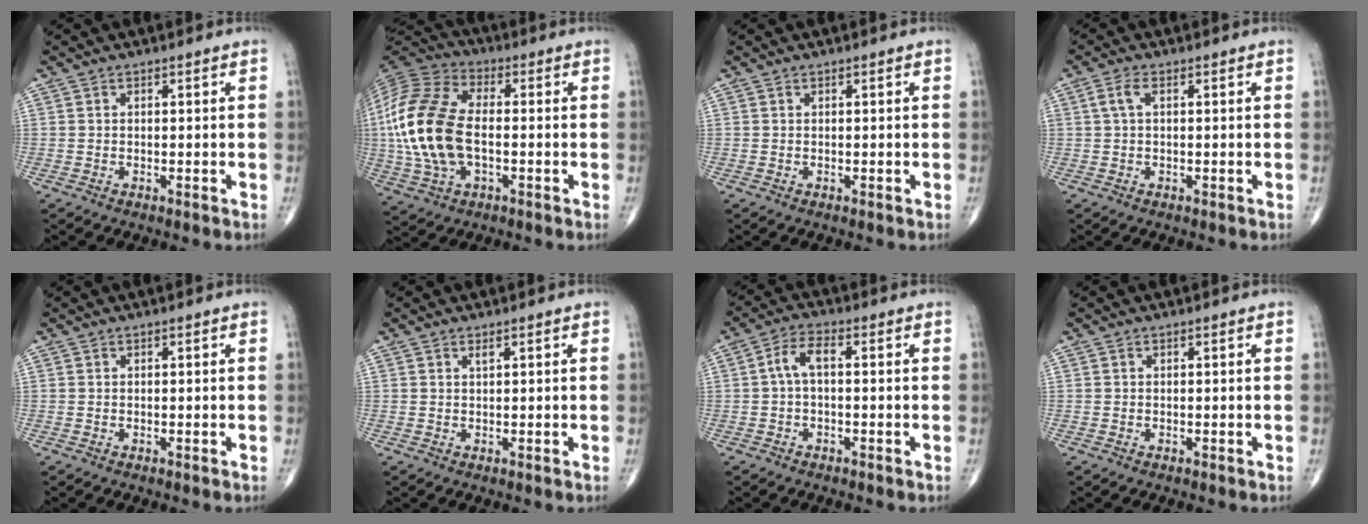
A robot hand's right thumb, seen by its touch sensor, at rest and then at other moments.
{"total": 19.4, "force": [-1.4, 10.7, 16.1], "torque": [-0.360, 0.014, -0.028]}
{"total": 0.0}
{"total": 2.7, "force": [0.6, 1.3, 2.3], "torque": [-0.057, 0.009, 0.011]}
{"total": 0.0}
{"total": 0.7, "force": [0.4, 0.1, 0.5], "torque": [-0.010, -0.001, 0.008]}
{"total": 4.3, "force": [0.0, 1.9, 3.9], "torque": [-0.076, 0.019, -0.008]}
{"total": 0.0}